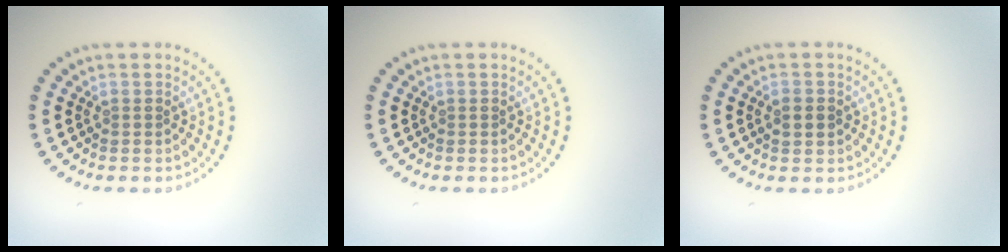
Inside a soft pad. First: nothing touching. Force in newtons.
{"total": 0.0}
{"total": 1.2, "press": 1.2, "slide": 0.1}